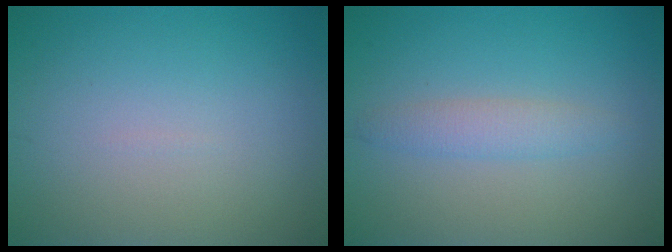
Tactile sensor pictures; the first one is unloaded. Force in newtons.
{"total": 2.0, "press": 2.0, "slide": 0.1}